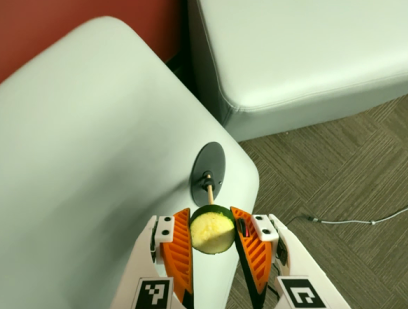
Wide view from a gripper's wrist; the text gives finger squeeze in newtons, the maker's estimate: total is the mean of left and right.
{"total": 12.2, "left": 13.0, "right": 11.4}